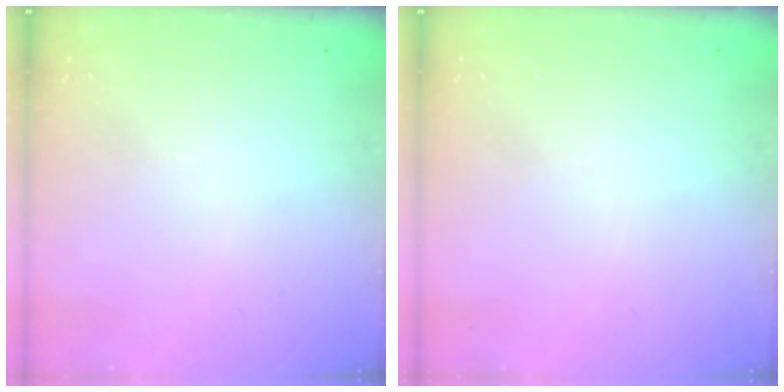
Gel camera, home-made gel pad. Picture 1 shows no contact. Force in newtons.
{"total": 0.0}